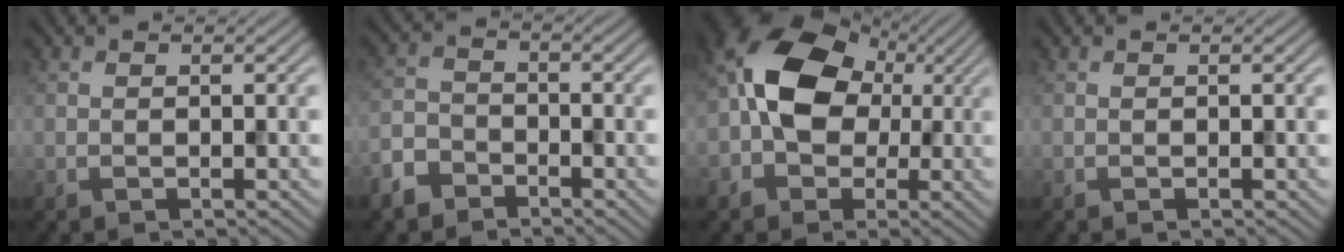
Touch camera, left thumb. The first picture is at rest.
{"total": 4.7, "force": [-3.7, 2.6, 1.4], "torque": [-0.041, -0.004, -0.085]}
{"total": 11.9, "force": [0.4, 9.1, 7.7], "torque": [-0.156, 0.008, -0.008]}
{"total": 0.0}